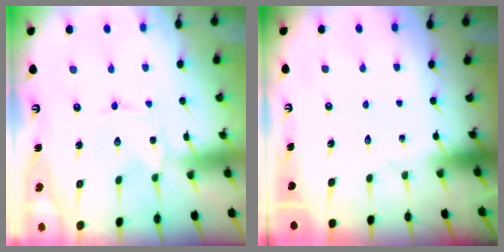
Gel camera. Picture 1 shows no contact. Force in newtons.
{"total": 0.0}